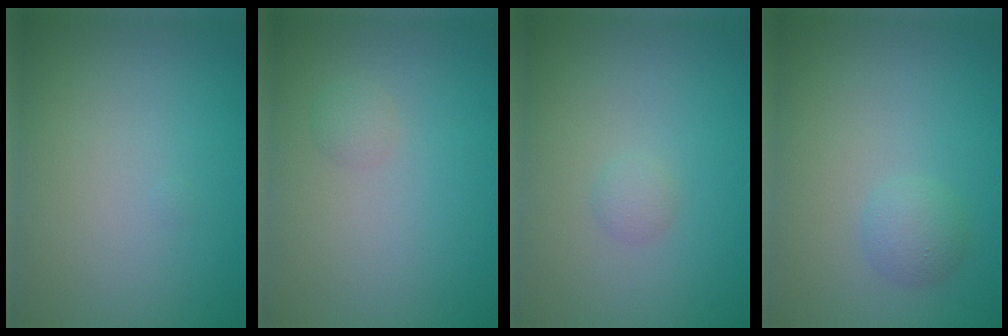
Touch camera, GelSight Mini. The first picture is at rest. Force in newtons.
{"total": 0.9, "press": 0.9, "slide": 0.0}
{"total": 0.9, "press": 0.9, "slide": 0.0}
{"total": 1.7, "press": 1.7, "slide": 0.2}